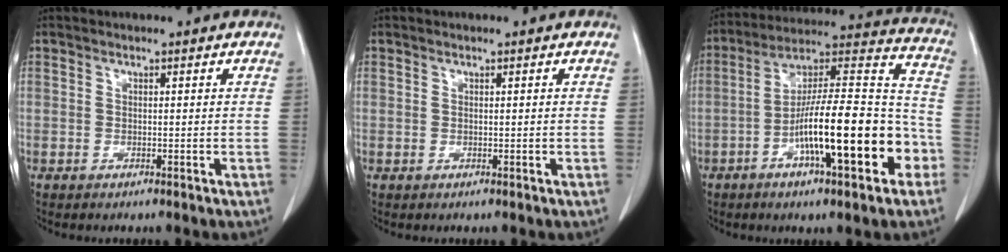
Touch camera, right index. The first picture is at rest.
{"total": 0.0}
{"total": 21.2, "force": [-7.4, 4.1, 19.4], "torque": [-0.289, 0.022, -0.114]}